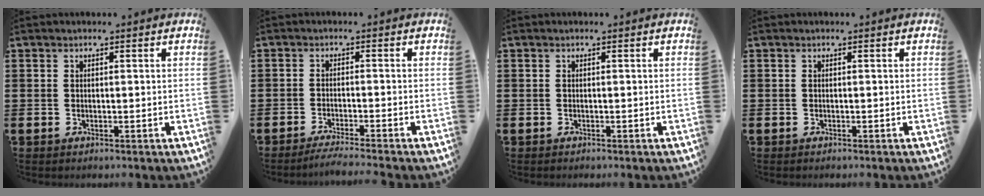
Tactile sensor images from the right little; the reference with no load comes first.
{"total": 2.0, "force": [-1.7, -0.2, 1.0], "torque": [-0.014, 0.003, -0.033]}
{"total": 0.0}
{"total": 0.0}